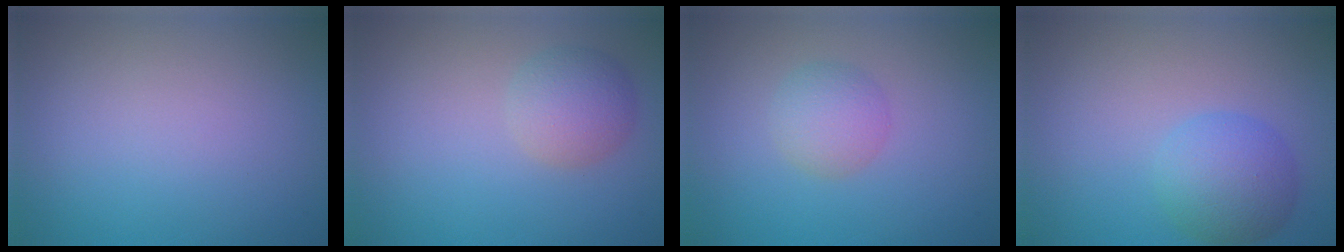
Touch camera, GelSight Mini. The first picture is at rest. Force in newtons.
{"total": 2.8, "press": 2.8, "slide": 0.1}
{"total": 2.4, "press": 2.4, "slide": 0.1}
{"total": 4.0, "press": 4.0, "slide": 0.1}